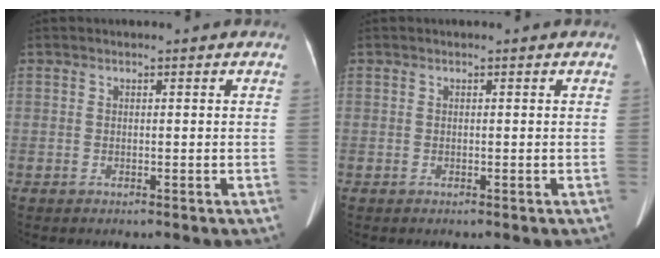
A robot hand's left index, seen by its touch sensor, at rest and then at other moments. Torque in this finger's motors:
{"motor_torque": [0.06, 0.03, 0.01, 0.00]}